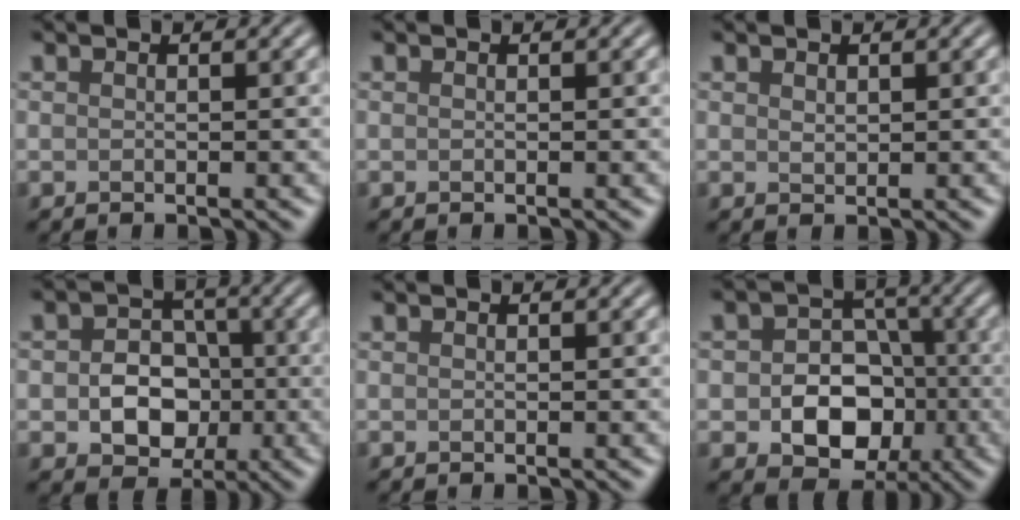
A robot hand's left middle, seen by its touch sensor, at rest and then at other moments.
{"total": 0.0}
{"total": 0.7, "force": [0.4, 0.4, 0.4], "torque": [-0.010, -0.001, 0.010]}
{"total": 6.0, "force": [-1.0, 4.8, 3.5], "torque": [-0.031, -0.005, -0.030]}
{"total": 0.0}
{"total": 7.7, "force": [-1.8, 6.1, 4.2], "torque": [-0.035, -0.009, -0.046]}